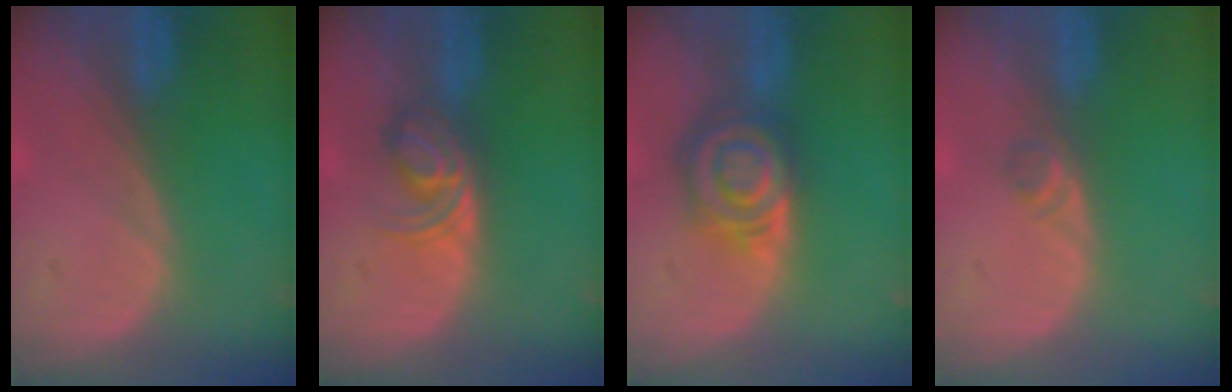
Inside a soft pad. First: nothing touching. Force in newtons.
{"total": 5.8, "press": 5.0, "slide": 2.9}
{"total": 8.0, "press": 7.0, "slide": 3.8}
{"total": 1.6, "press": 1.4, "slide": 0.8}